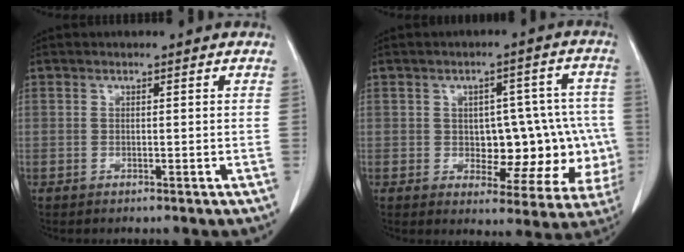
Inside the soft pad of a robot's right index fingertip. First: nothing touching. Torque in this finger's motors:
{"motor_torque": [0.25, -0.02, 0.12, 0.02]}